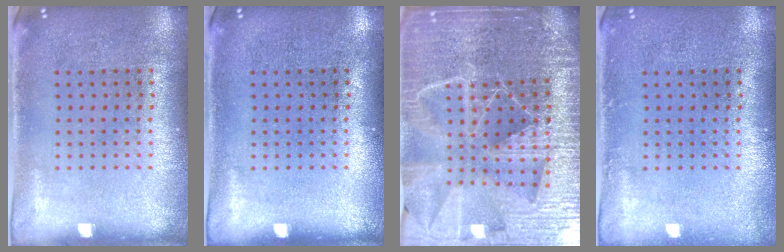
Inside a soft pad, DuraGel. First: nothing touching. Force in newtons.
{"total": 0.0}
{"total": 6.5, "press": 5.5, "slide": 3.3}
{"total": 0.7, "press": 0.7, "slide": 0.1}